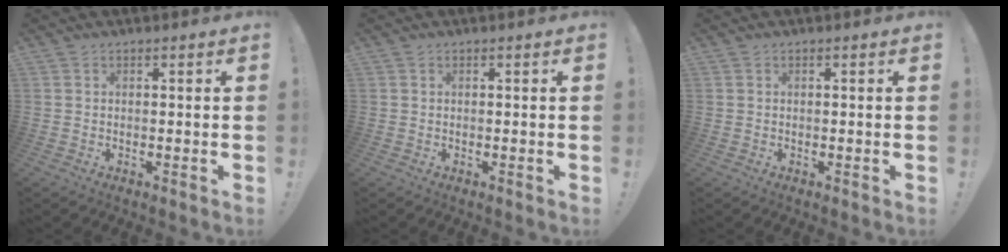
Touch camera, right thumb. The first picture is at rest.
{"total": 0.0}
{"total": 0.0}